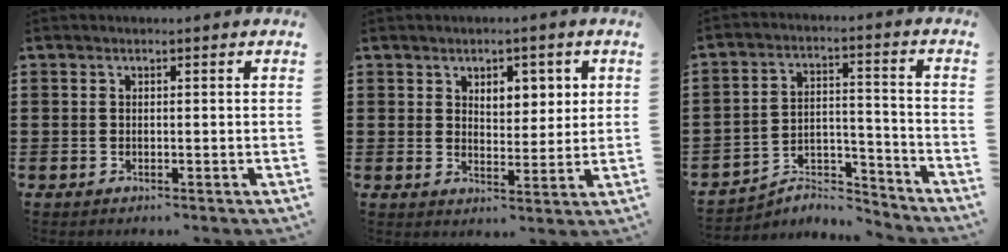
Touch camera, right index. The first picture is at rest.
{"total": 4.3, "force": [2.1, 2.6, 2.7], "torque": [-0.037, 0.002, 0.030]}
{"total": 5.0, "force": [-4.8, 1.1, 1.0], "torque": [-0.020, 0.004, -0.098]}